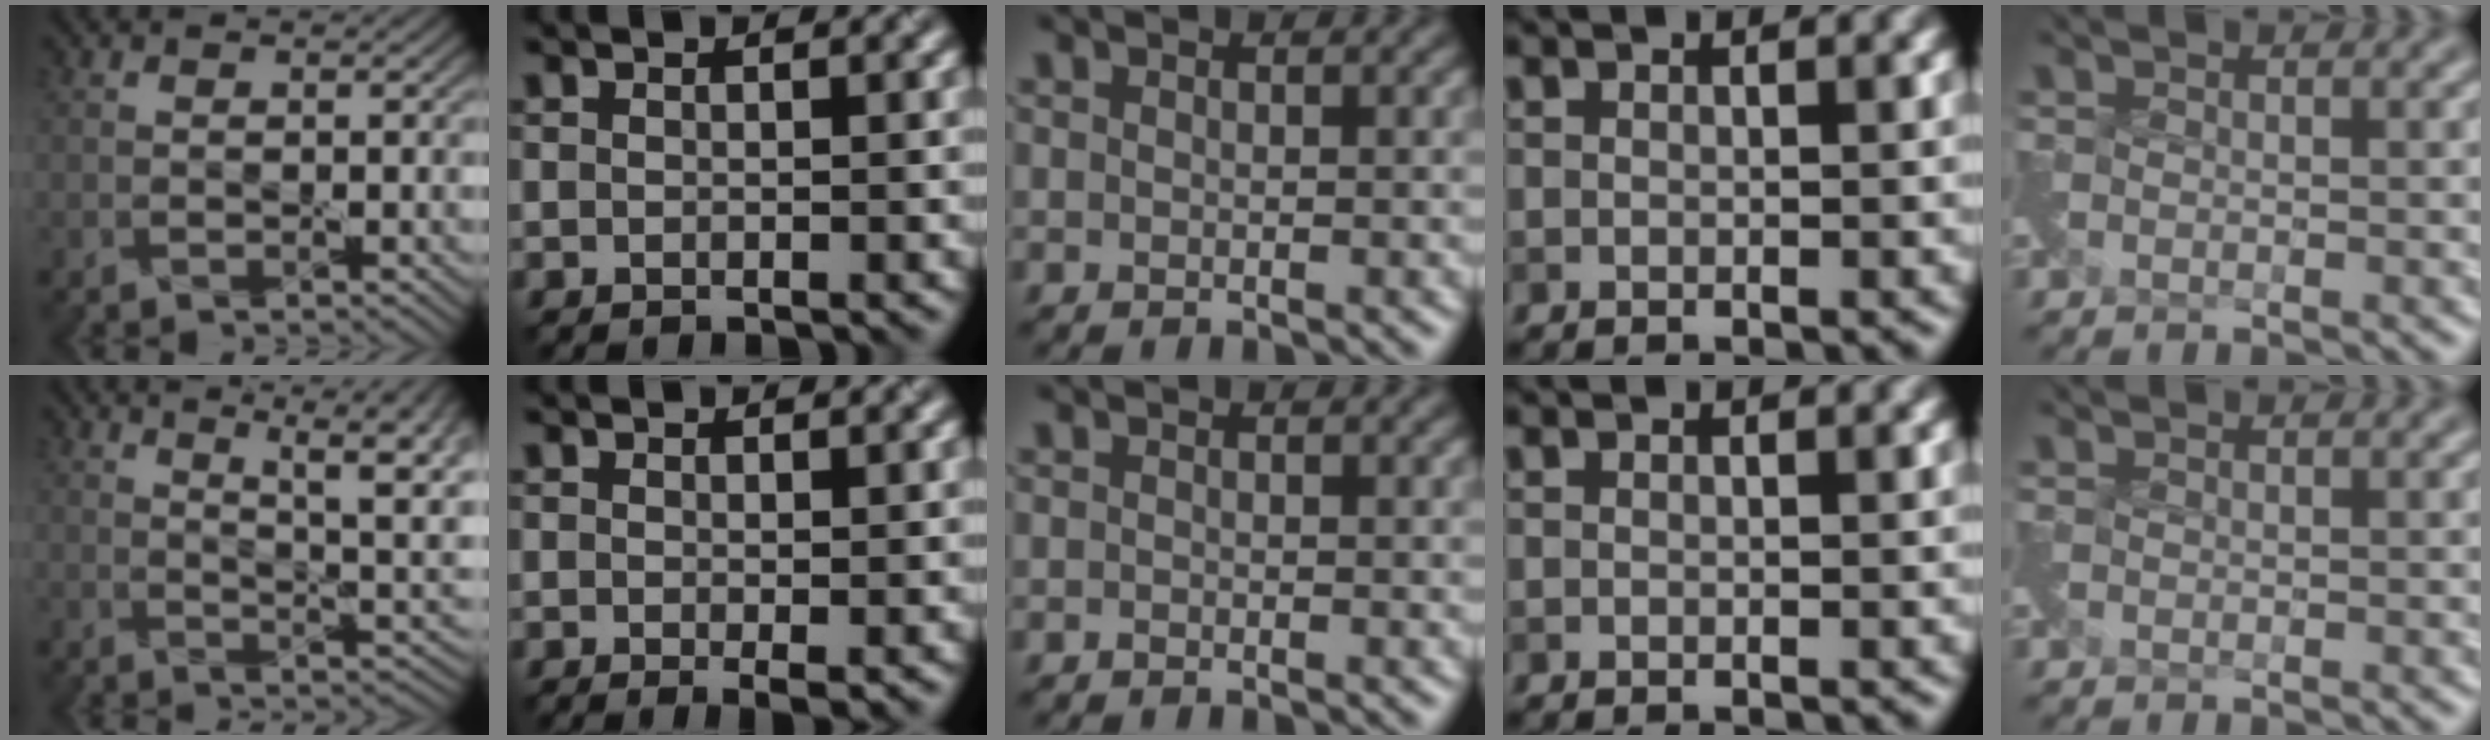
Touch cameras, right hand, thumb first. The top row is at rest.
{"thumb": {"total": 11.3, "force": [5.0, 3.7, 9.4], "torque": [-0.137, 0.016, 0.074]}, "index": {"total": 1.2, "force": [0.0, 0.2, 1.2], "torque": [-0.016, -0.010, -0.001]}}